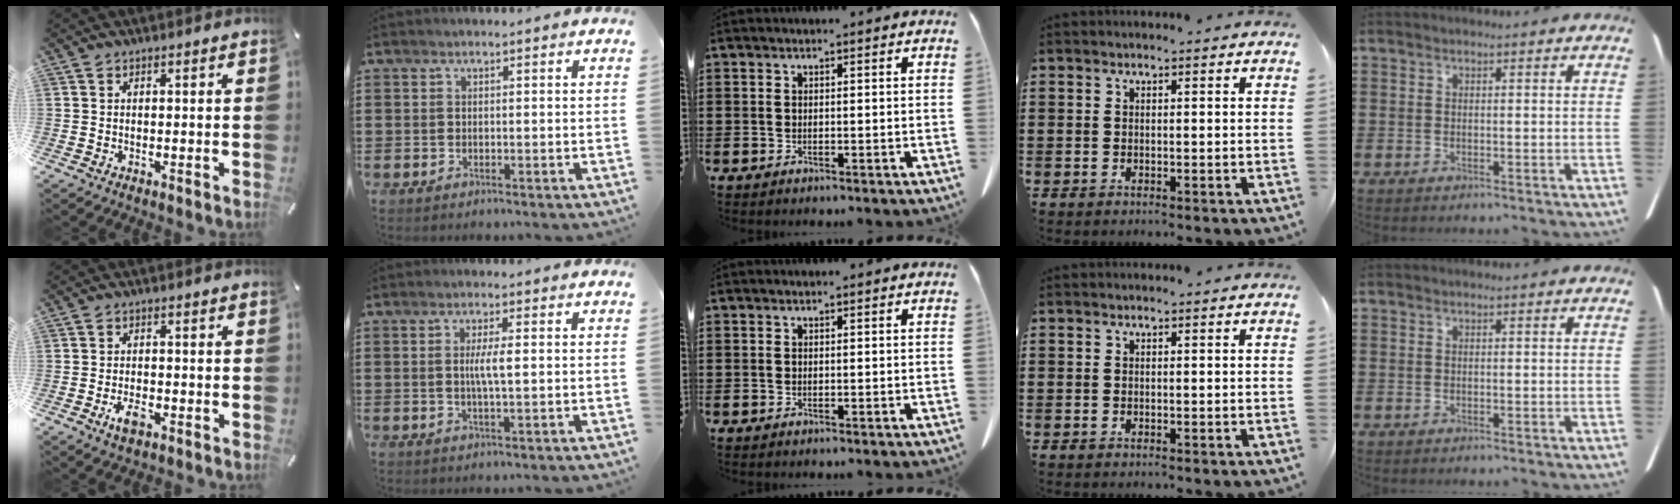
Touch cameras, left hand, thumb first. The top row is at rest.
{"thumb": {"total": 4.1, "force": [-2.1, 2.0, 2.8], "torque": [-0.063, 0.002, -0.041]}, "index": {"total": 3.5, "force": [0.2, 0.5, 3.4], "torque": [-0.065, -0.002, 0.001]}}